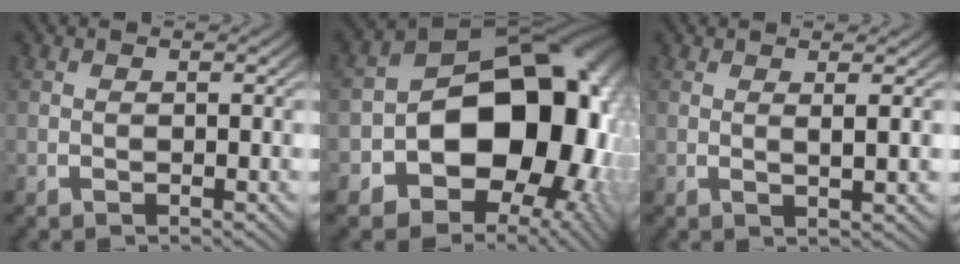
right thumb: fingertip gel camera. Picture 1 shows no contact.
{"total": 24.7, "force": [-2.1, 16.9, 17.8], "torque": [-0.281, -0.074, -0.011]}
{"total": 1.6, "force": [0.9, 0.1, 1.3], "torque": [-0.029, -0.002, 0.016]}